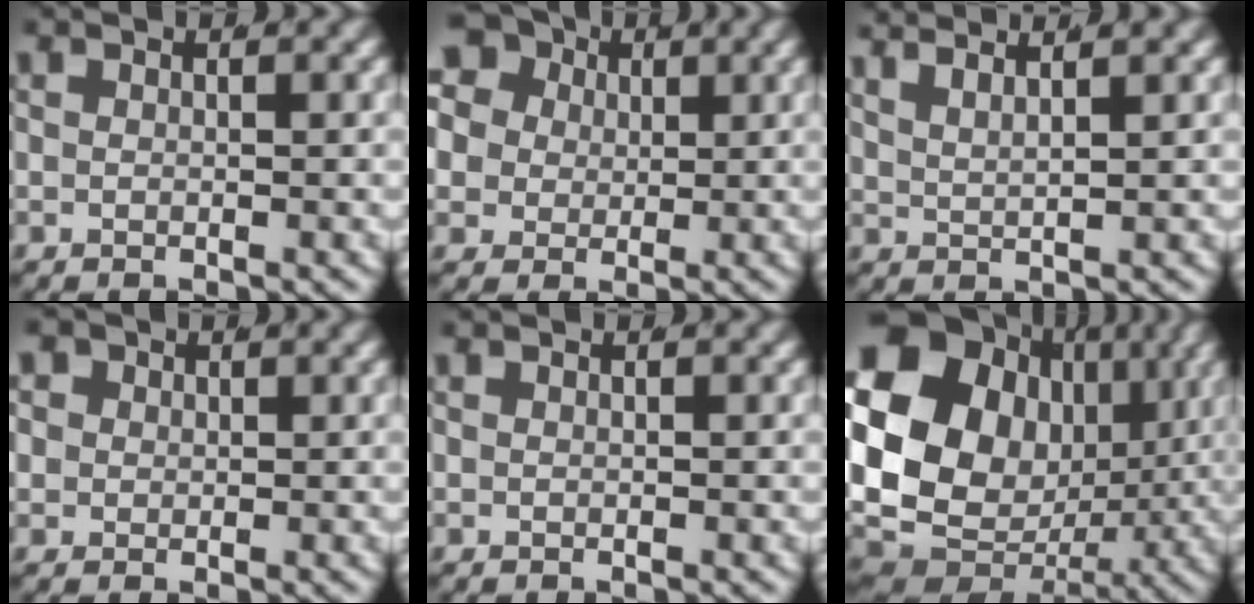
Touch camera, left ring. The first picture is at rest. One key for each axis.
{"total": 12.1, "fx": 3.0, "fy": 10.4, "fz": 5.4, "tx": -0.138, "ty": -0.016, "tz": 0.048}
{"total": 4.2, "fx": 3.3, "fy": 1.2, "fz": 2.3, "tx": -0.041, "ty": 0.009, "tz": 0.056}
{"total": 3.9, "fx": 0.8, "fy": 3.6, "fz": 1.3, "tx": -0.038, "ty": -0.001, "tz": 0.011}
{"total": 0.0}
{"total": 19.4, "fx": 0.6, "fy": 15.4, "fz": 11.8, "tx": -0.242, "ty": -0.042, "tz": 0.023}